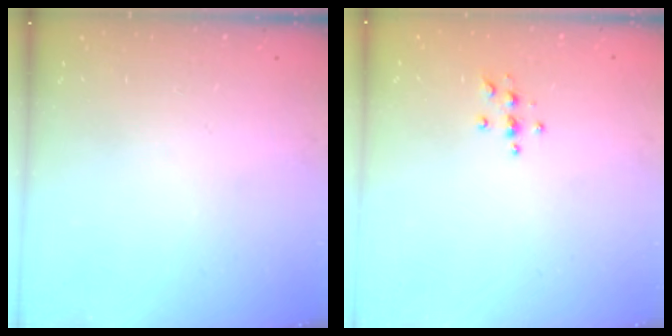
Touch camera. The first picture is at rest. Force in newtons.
{"total": 4.3, "press": 4.3, "slide": 0.5}